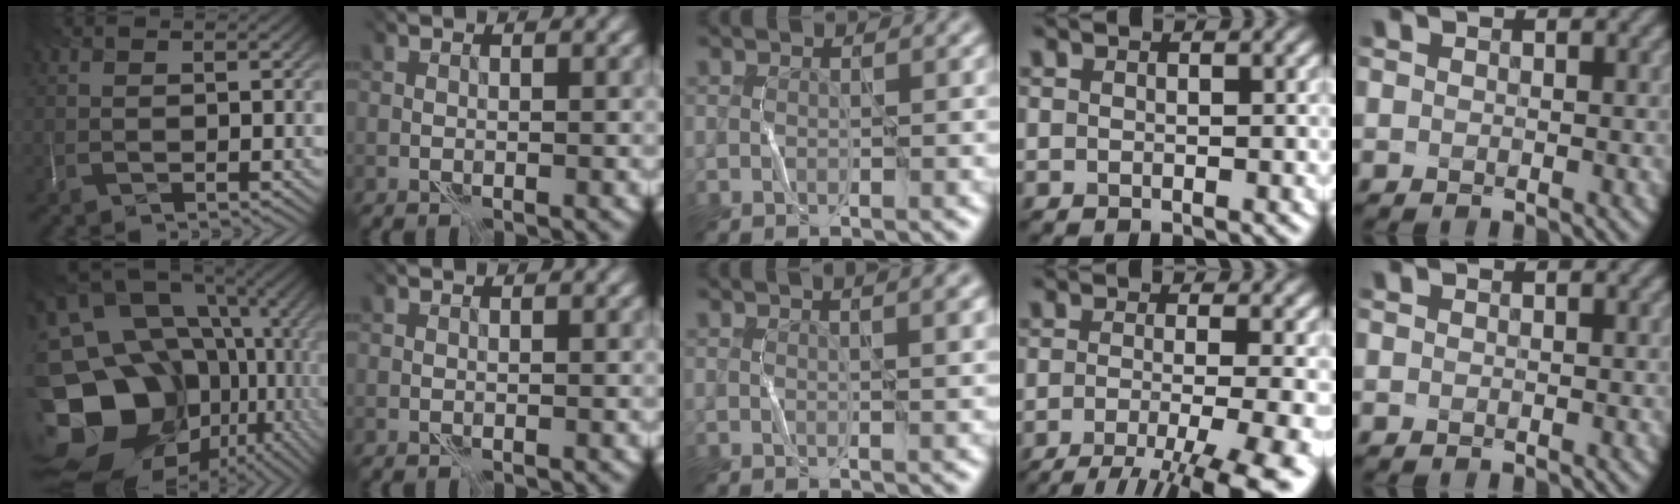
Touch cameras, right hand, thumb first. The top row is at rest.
{"thumb": {"total": 21.5, "force": [-5.1, 17.9, 10.7], "torque": [-0.247, -0.046, -0.073]}, "middle": {"total": 3.1, "force": [0.8, 1.2, 2.8], "torque": [-0.016, 0.016, 0.001]}, "ring": {"total": 8.2, "force": [-5.7, 1.0, 5.7], "torque": [-0.121, -0.006, -0.065]}}